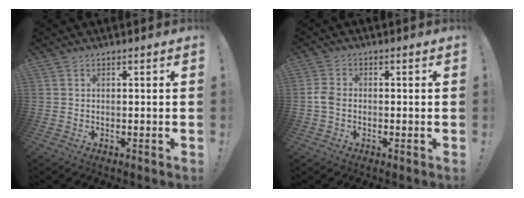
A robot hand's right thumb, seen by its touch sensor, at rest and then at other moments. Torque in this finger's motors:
{"motor_torque": [0.21, 0.43, -0.04, -0.26, 0.14]}